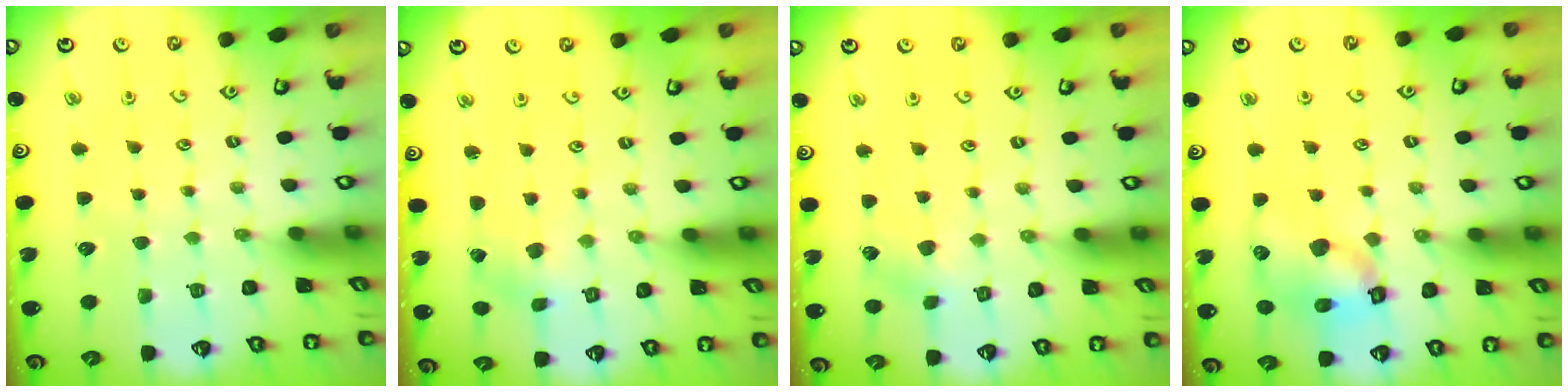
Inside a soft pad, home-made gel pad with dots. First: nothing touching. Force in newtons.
{"total": 1.2, "press": 1.2, "slide": 0.2}
{"total": 3.4, "press": 3.4, "slide": 0.4}
{"total": 11.2, "press": 11.1, "slide": 1.6}